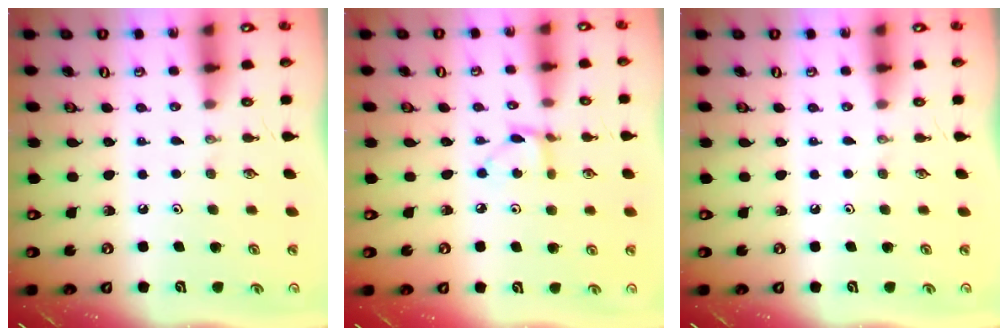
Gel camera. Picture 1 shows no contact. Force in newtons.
{"total": 3.5, "press": 3.5, "slide": 0.4}
{"total": 0.0}